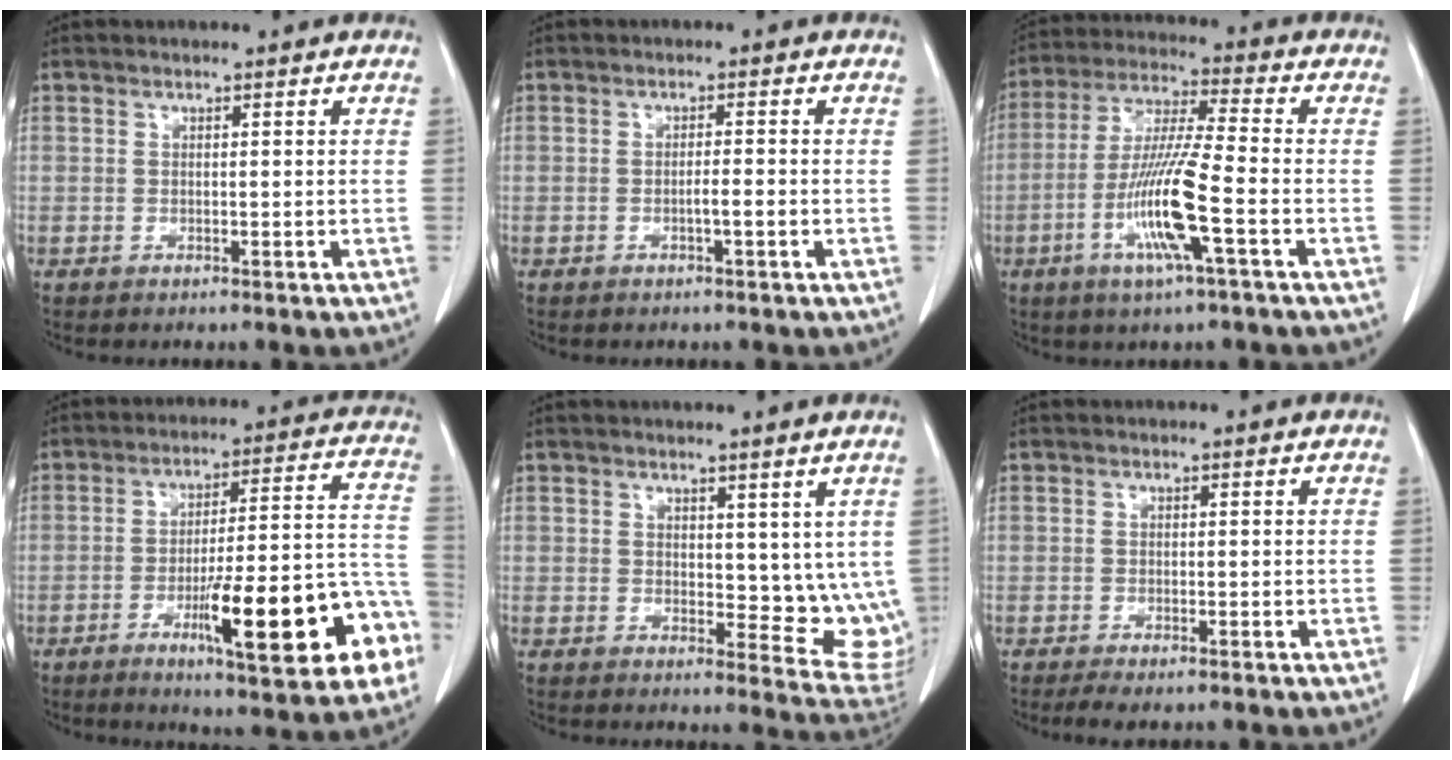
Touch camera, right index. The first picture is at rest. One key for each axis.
{"total": 1.5, "fx": -0.5, "fy": 0.0, "fz": 1.5, "tx": -0.023, "ty": 0.002, "tz": -0.006}
{"total": 12.2, "fx": -4.0, "fy": -0.1, "fz": 11.5, "tx": -0.232, "ty": -0.009, "tz": -0.078}
{"total": 20.0, "fx": -7.9, "fy": 2.8, "fz": 18.2, "tx": -0.206, "ty": 0.017, "tz": -0.102}
{"total": 7.9, "fx": 2.4, "fy": 4.3, "fz": 6.2, "tx": -0.053, "ty": -0.015, "tz": 0.038}
{"total": 2.3, "fx": -1.6, "fy": 0.7, "fz": 1.4, "tx": -0.028, "ty": -0.006, "tz": -0.025}